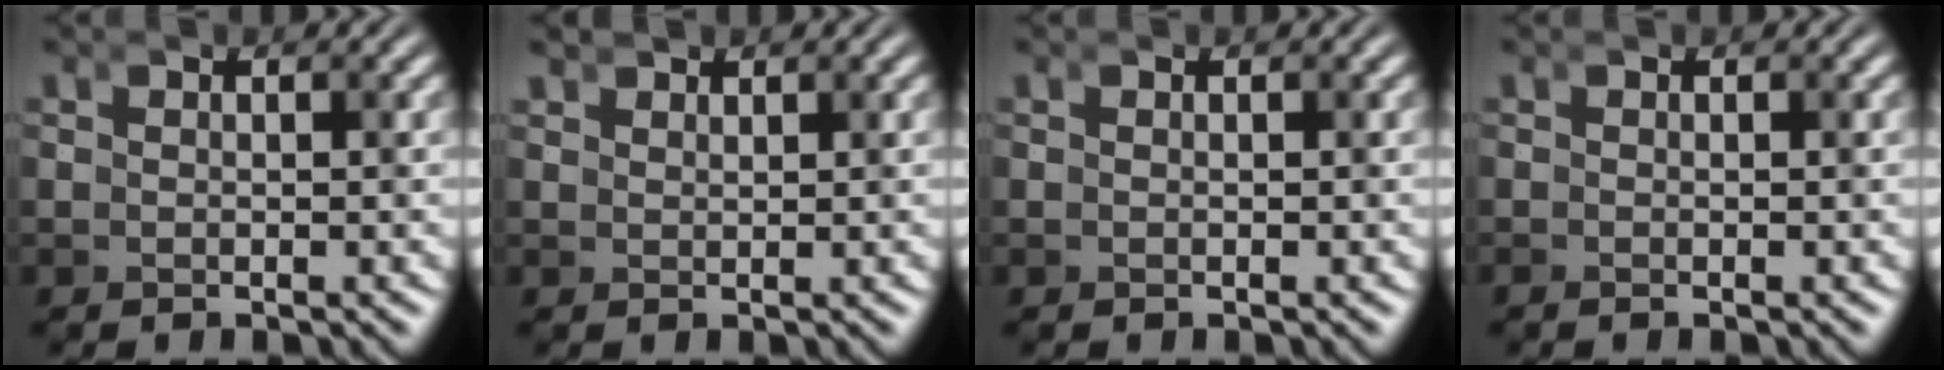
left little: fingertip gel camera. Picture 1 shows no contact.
{"total": 1.4, "force": [1.3, 0.2, 0.2], "torque": [-0.007, 0.001, 0.025]}
{"total": 0.0}
{"total": 0.0}